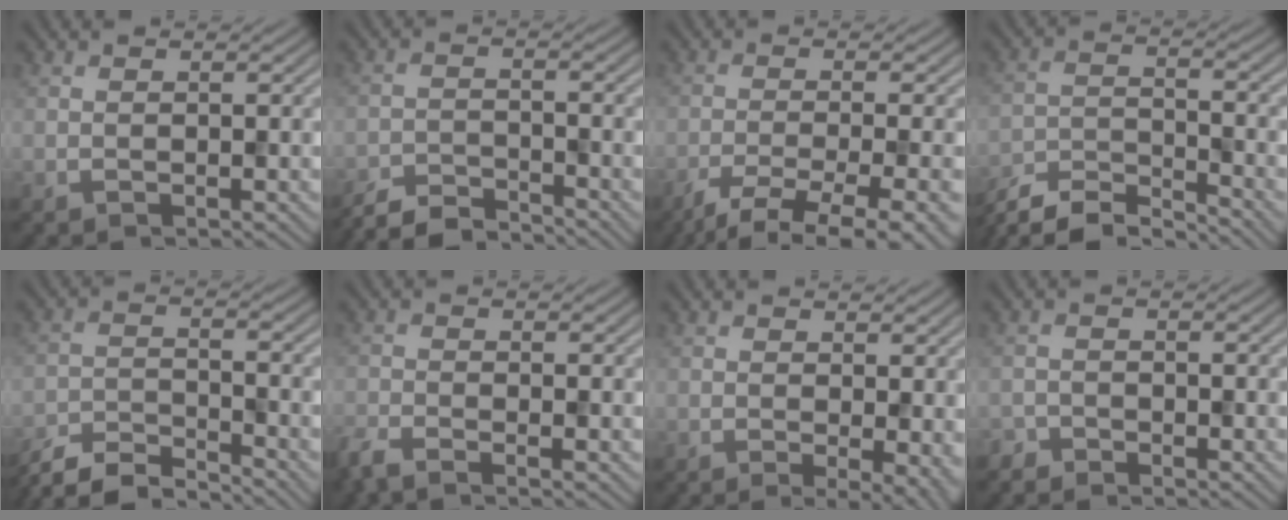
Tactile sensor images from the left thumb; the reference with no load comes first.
{"total": 5.4, "force": [-5.1, 0.7, 1.5], "torque": [-0.033, -0.003, -0.102]}
{"total": 7.5, "force": [-5.1, 1.5, 5.2], "torque": [-0.086, -0.008, -0.082]}
{"total": 8.0, "force": [-7.3, 1.4, 2.9], "torque": [-0.060, -0.006, -0.139]}
{"total": 7.4, "force": [-7.0, 1.1, 2.3], "torque": [-0.045, -0.004, -0.134]}
{"total": 3.0, "force": [-2.5, 0.5, 1.7], "torque": [-0.039, -0.011, -0.059]}
{"total": 4.4, "force": [-0.6, 1.2, 4.2], "torque": [-0.059, -0.008, -0.007]}
{"total": 1.5, "force": [-1.5, 0.3, 0.0], "torque": [-0.002, -0.002, -0.036]}